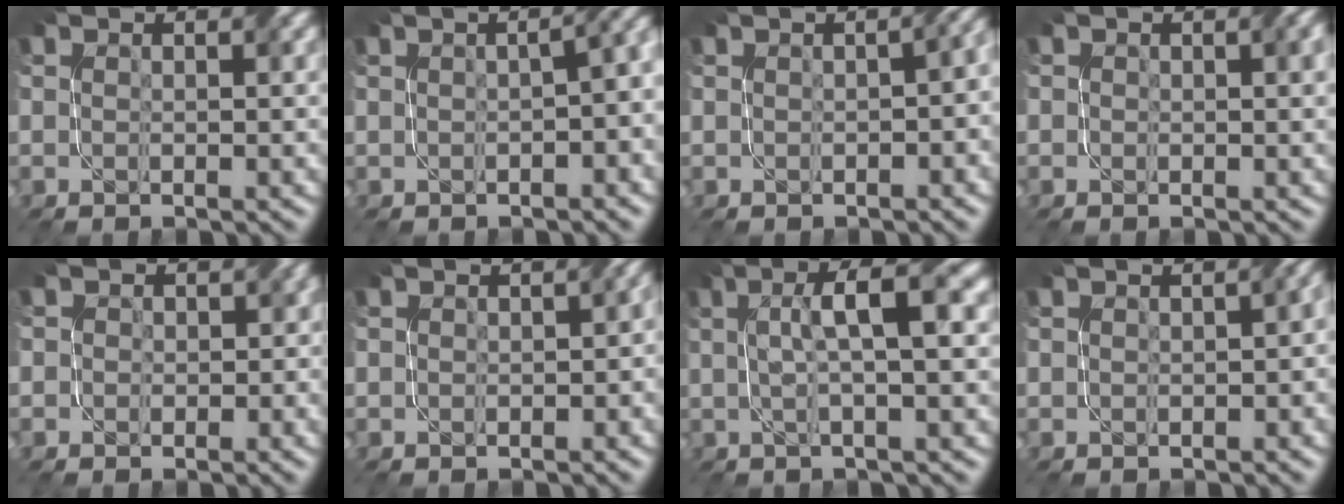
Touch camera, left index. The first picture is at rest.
{"total": 6.5, "force": [0.1, 3.2, 5.7], "torque": [-0.025, 0.019, -0.003]}
{"total": 4.1, "force": [-0.1, 2.0, 3.6], "torque": [-0.015, 0.007, 0.007]}
{"total": 1.3, "force": [0.3, 0.6, 1.1], "torque": [-0.007, 0.003, 0.007]}
{"total": 2.5, "force": [0.3, 2.4, 0.9], "torque": [0.007, 0.009, -0.011]}
{"total": 1.7, "force": [0.0, 1.0, 1.4], "torque": [-0.011, 0.003, 0.006]}
{"total": 4.8, "force": [0.9, 0.9, 4.6], "torque": [-0.073, 0.017, 0.018]}
{"total": 1.9, "force": [0.0, 0.9, 1.7], "torque": [-0.015, 0.002, 0.009]}